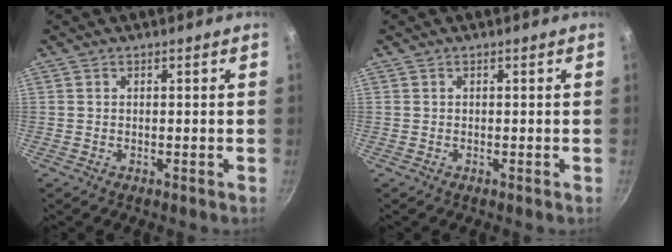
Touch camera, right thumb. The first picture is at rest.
{"total": 0.0}